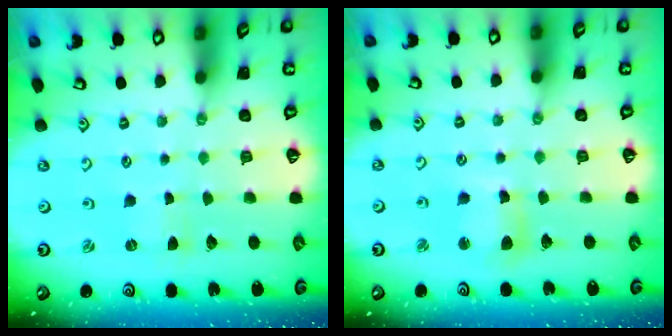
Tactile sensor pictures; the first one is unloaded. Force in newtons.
{"total": 7.0, "press": 7.0, "slide": 0.9}